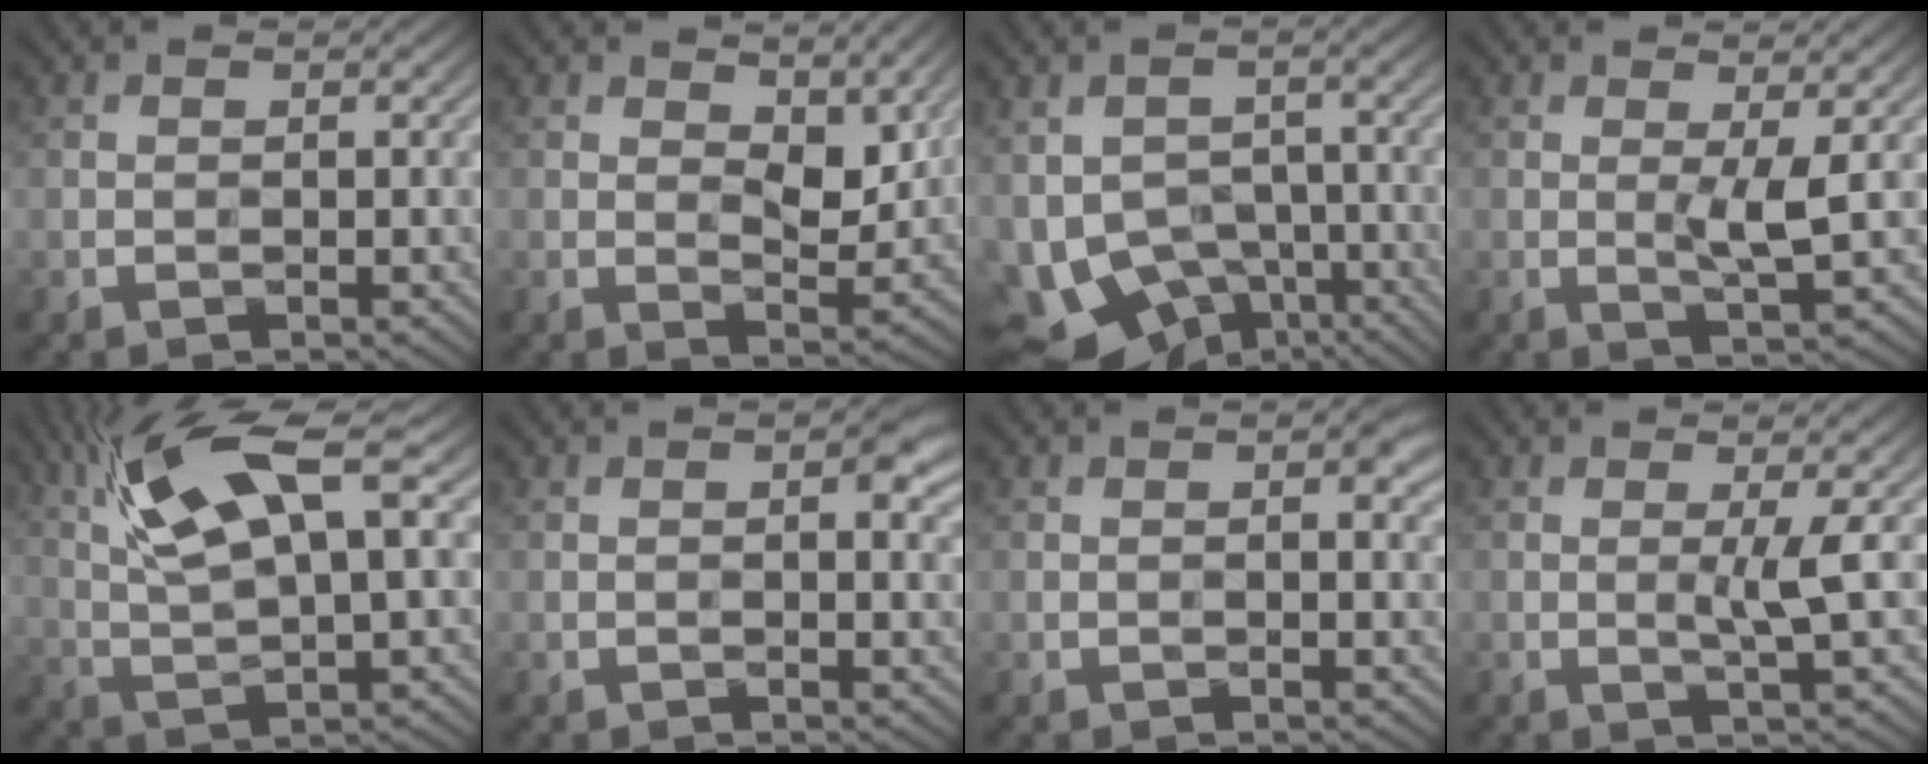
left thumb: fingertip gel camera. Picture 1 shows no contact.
{"total": 6.8, "force": [3.5, 3.3, 4.9], "torque": [-0.083, -0.007, 0.056]}
{"total": 10.5, "force": [-4.2, 7.7, 5.8], "torque": [-0.139, -0.016, -0.046]}
{"total": 3.1, "force": [0.4, 0.3, 3.0], "torque": [-0.060, -0.004, 0.009]}
{"total": 12.2, "force": [5.7, 3.1, 10.3], "torque": [-0.222, 0.010, 0.108]}
{"total": 2.7, "force": [0.7, 1.2, 2.3], "torque": [-0.031, 0.002, 0.012]}
{"total": 2.0, "force": [0.6, 0.9, 1.6], "torque": [-0.021, 0.001, 0.012]}
{"total": 2.9, "force": [0.3, 0.0, 2.9], "torque": [-0.057, 0.003, 0.003]}